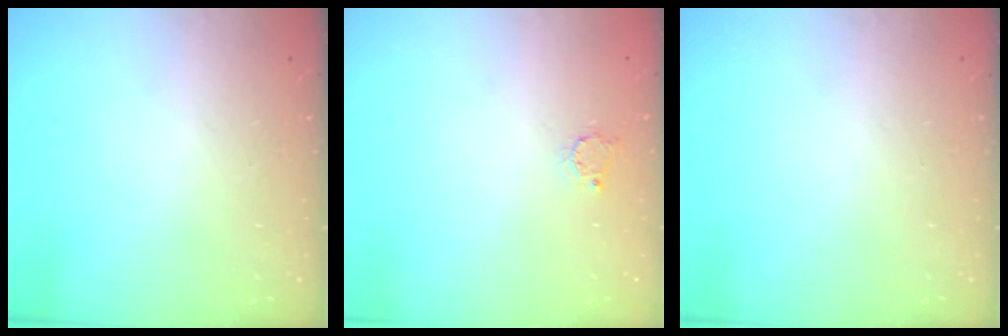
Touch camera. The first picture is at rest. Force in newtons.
{"total": 3.1, "press": 3.1, "slide": 0.3}
{"total": 0.0}